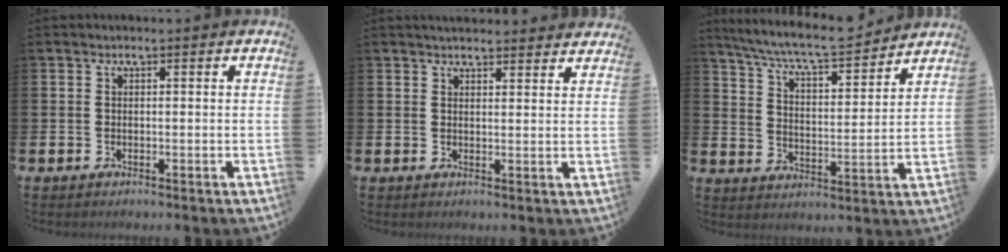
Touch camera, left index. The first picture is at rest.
{"total": 3.1, "force": [3.1, 0.3, 0.0], "torque": [-0.007, -0.015, 0.057]}
{"total": 8.0, "force": [7.5, 0.8, 2.7], "torque": [-0.085, -0.048, 0.131]}